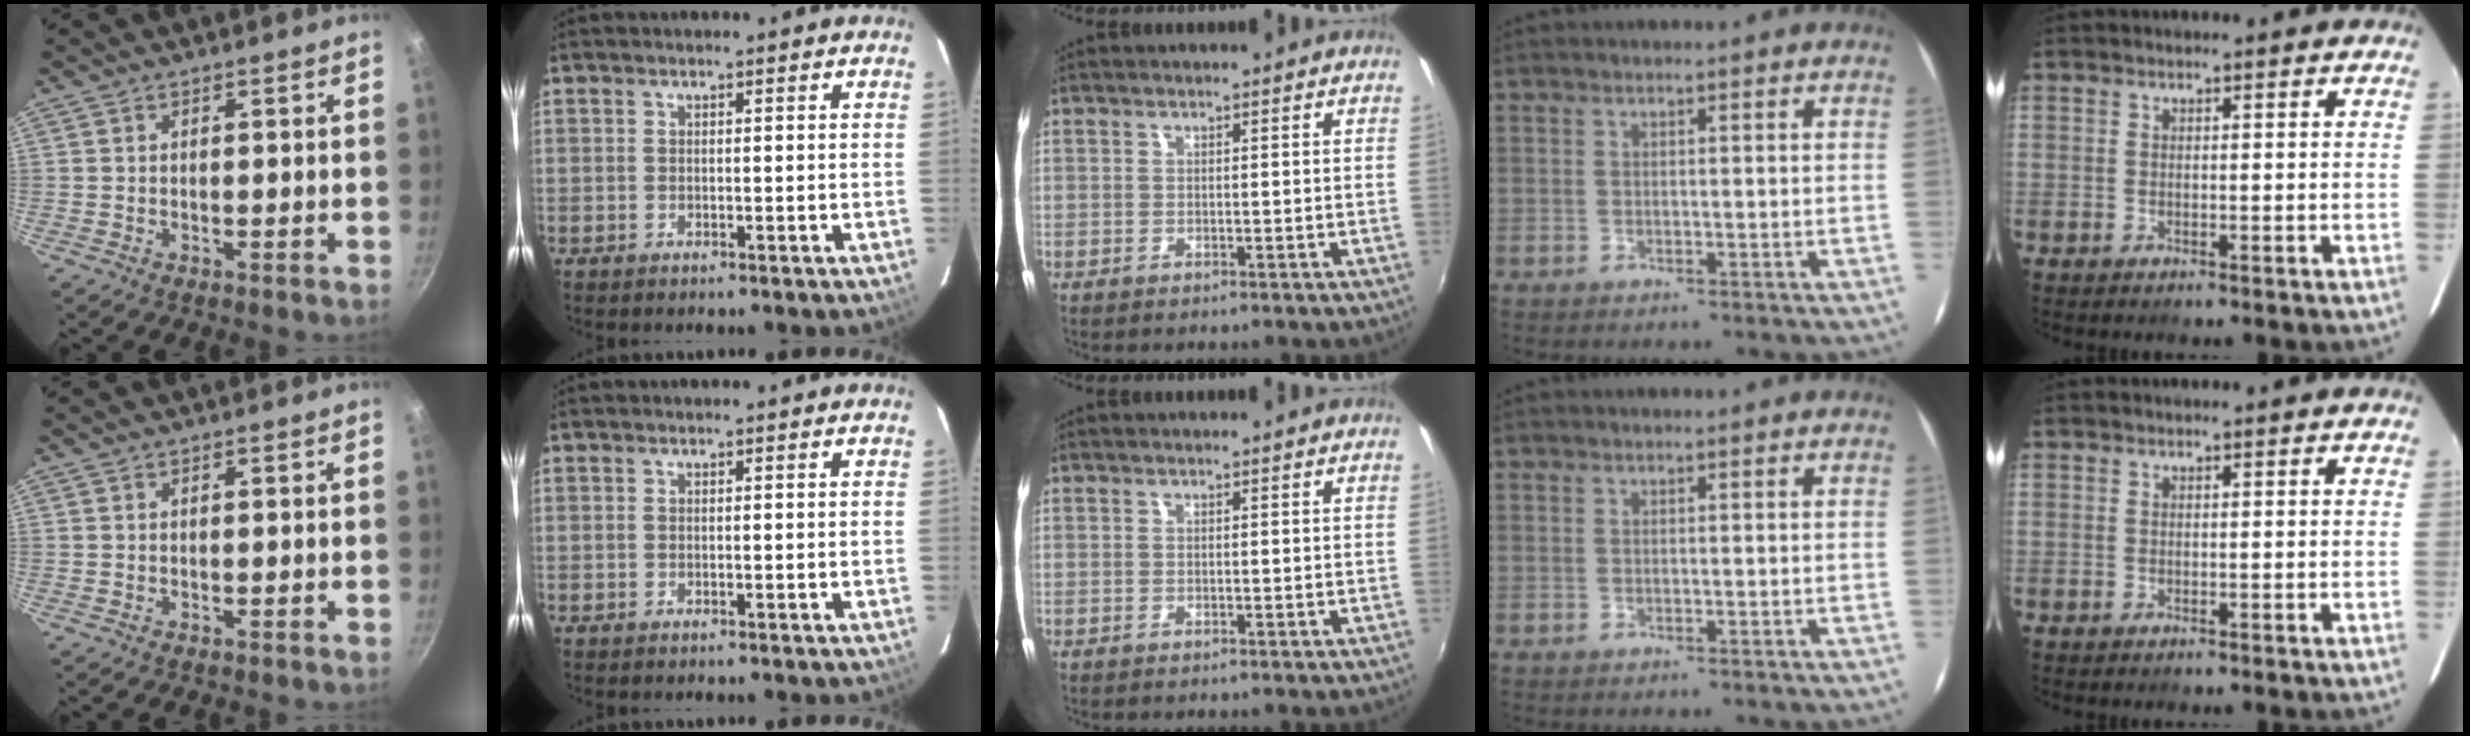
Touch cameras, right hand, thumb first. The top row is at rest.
{}